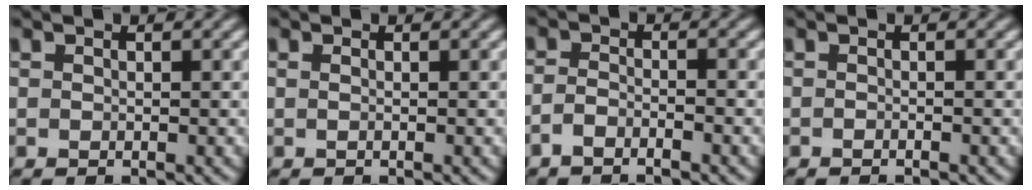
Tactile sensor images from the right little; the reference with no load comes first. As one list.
[{"total": 0.6, "force": [-0.2, -0.5, 0.4], "torque": [-0.004, -0.002, -0.001]}, {"total": 2.0, "force": [-1.8, 0.1, 0.8], "torque": [-0.012, -0.008, -0.032]}, {"total": 0.8, "force": [-0.6, -0.4, 0.0], "torque": [0.002, -0.001, -0.011]}]